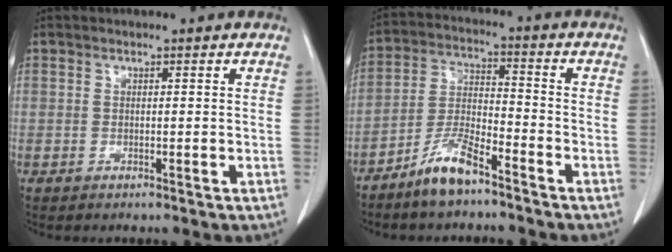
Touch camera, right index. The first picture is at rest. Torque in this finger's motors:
{"motor_torque": [0.56, -0.53, 0.19, 0.10]}